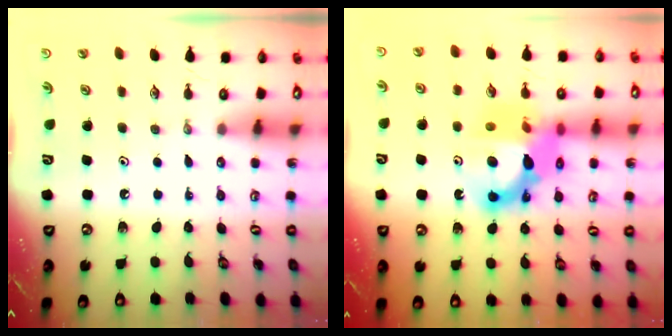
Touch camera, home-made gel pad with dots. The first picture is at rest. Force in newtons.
{"total": 13.8, "press": 13.6, "slide": 2.4}